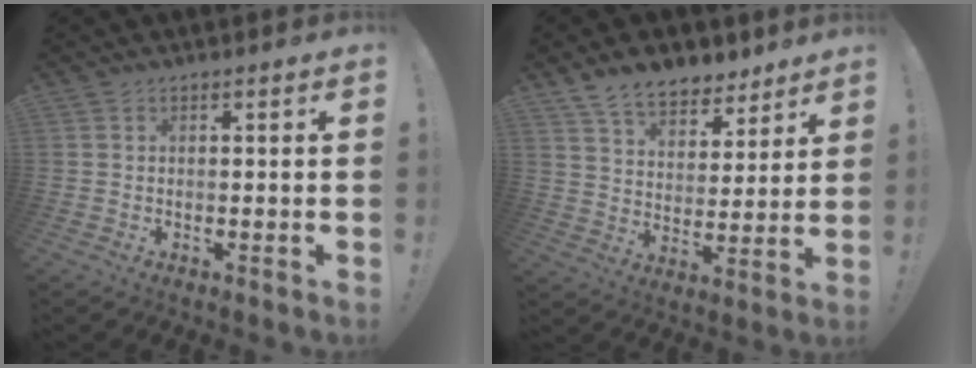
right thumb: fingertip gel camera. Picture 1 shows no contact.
{"total": 11.0, "force": [8.8, 5.6, 3.4], "torque": [-0.058, -0.062, 0.168]}